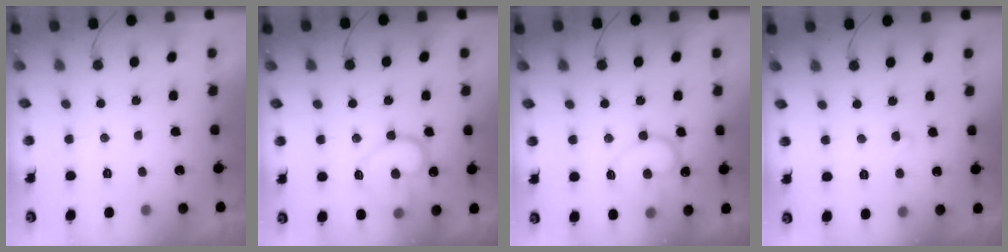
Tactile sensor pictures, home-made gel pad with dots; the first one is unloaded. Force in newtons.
{"total": 14.5, "press": 14.4, "slide": 1.3}
{"total": 14.1, "press": 14.0, "slide": 1.3}
{"total": 4.7, "press": 4.6, "slide": 0.4}